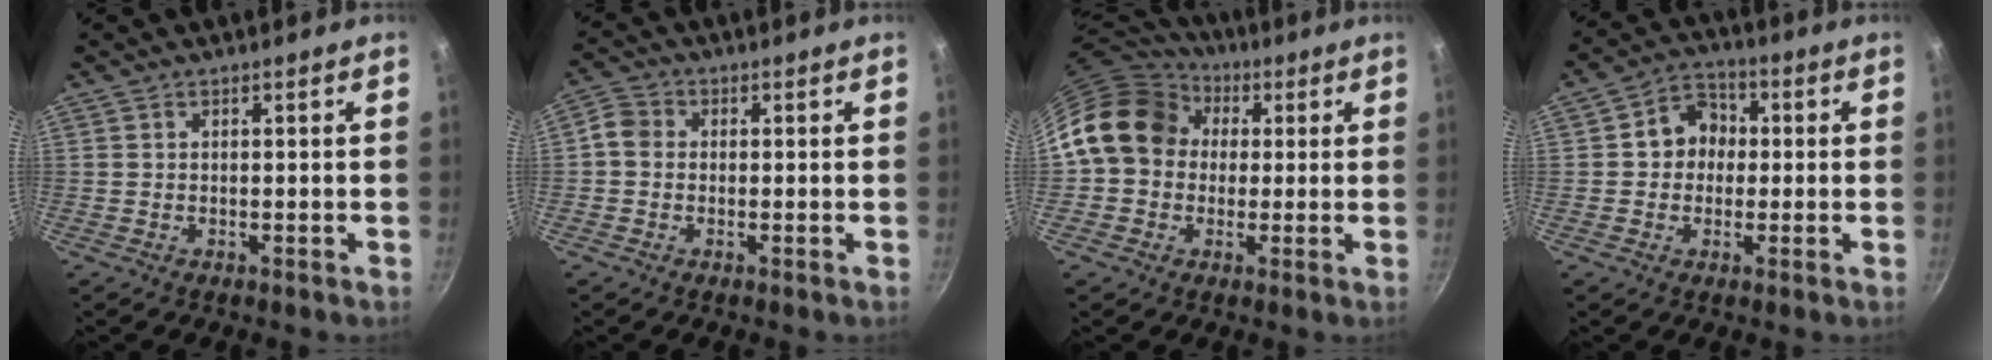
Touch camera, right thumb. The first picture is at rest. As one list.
[{"total": 3.7, "force": [-0.2, 3.3, 1.7], "torque": [-0.023, 0.010, -0.020]}, {"total": 15.3, "force": [2.2, 12.9, 7.9], "torque": [-0.111, 0.035, 0.023]}, {"total": 7.7, "force": [0.3, 6.7, 3.8], "torque": [-0.016, 0.016, -0.007]}]